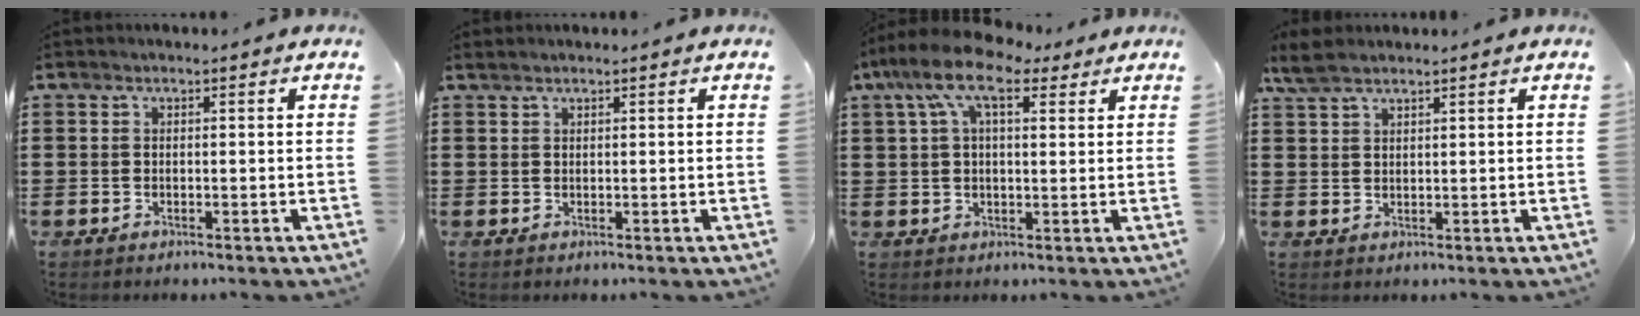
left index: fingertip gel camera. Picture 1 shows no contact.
{"total": 0.6, "force": [0.5, -0.1, 0.3], "torque": [-0.006, -0.001, 0.010]}
{"total": 9.6, "force": [5.2, 4.2, 6.8], "torque": [-0.148, 0.008, 0.093]}
{"total": 3.6, "force": [2.6, 1.2, 2.2], "torque": [-0.049, 0.004, 0.049]}